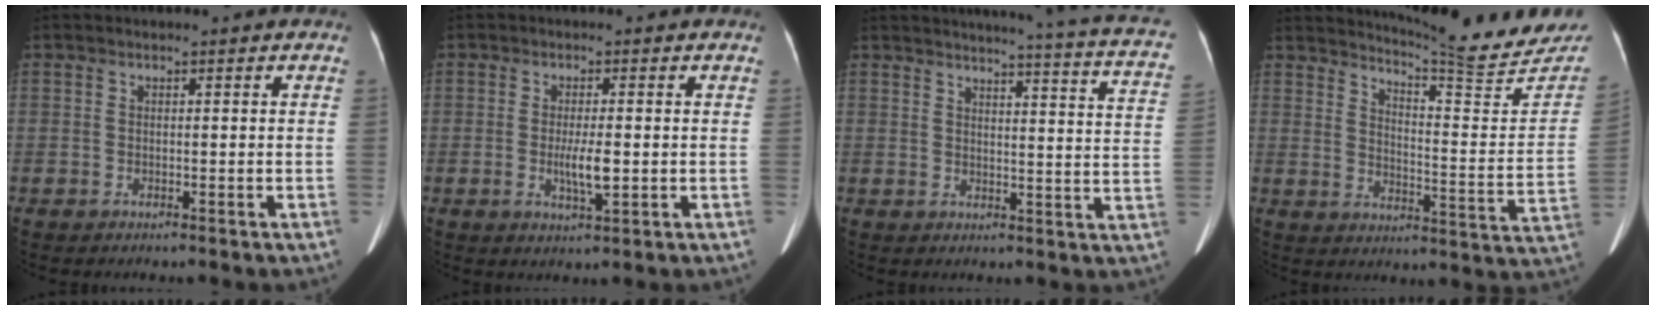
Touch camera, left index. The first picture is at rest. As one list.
[{"total": 3.8, "force": [-0.4, 0.6, 3.7], "torque": [-0.071, -0.005, -0.004]}, {"total": 18.6, "force": [16.2, -0.1, 9.1], "torque": [-0.119, -0.059, 0.170]}, {"total": 18.0, "force": [17.6, 0.1, 4.0], "torque": [-0.061, -0.106, 0.215]}]